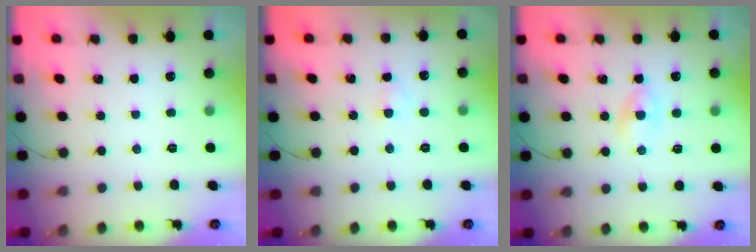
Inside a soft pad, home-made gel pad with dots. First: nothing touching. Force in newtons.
{"total": 1.8, "press": 1.5, "slide": 0.9}
{"total": 2.4, "press": 2.2, "slide": 0.9}